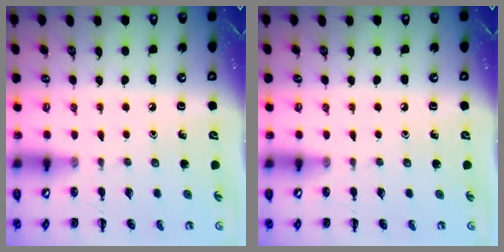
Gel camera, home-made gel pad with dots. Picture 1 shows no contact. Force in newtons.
{"total": 0.0}